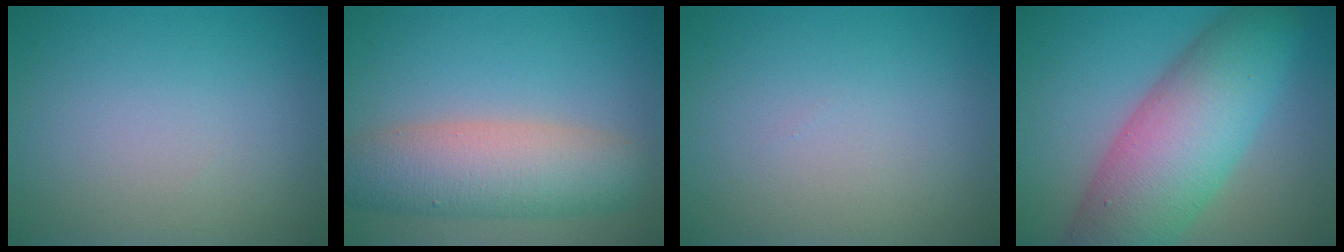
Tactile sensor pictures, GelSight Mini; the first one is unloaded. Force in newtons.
{"total": 7.2, "press": 7.2, "slide": 0.3}
{"total": 0.0}
{"total": 11.3, "press": 11.2, "slide": 0.4}